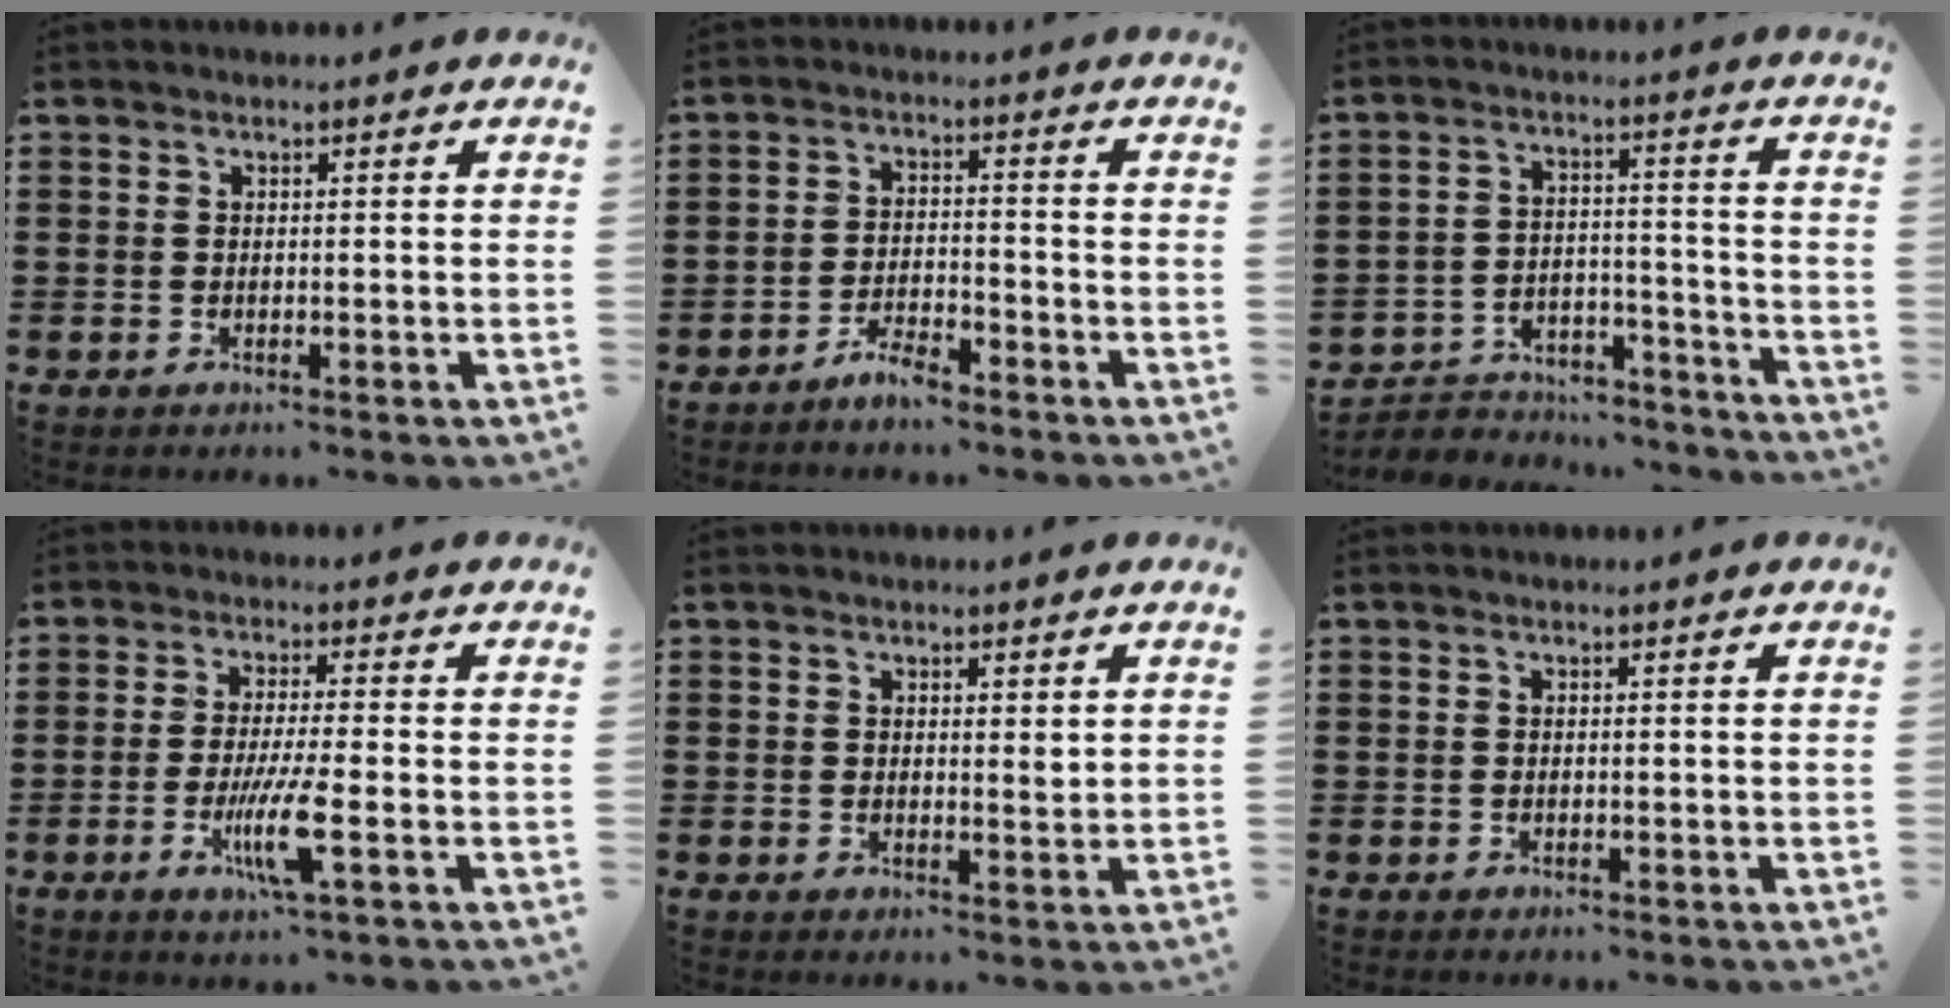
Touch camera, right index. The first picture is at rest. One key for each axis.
{"total": 3.4, "fx": -3.1, "fy": 0.5, "fz": 1.2, "tx": -0.031, "ty": 0.006, "tz": -0.063}
{"total": 4.3, "fx": -4.1, "fy": 1.3, "fz": 0.5, "tx": -0.014, "ty": 0.009, "tz": -0.085}
{"total": 7.4, "fx": -2.4, "fy": 0.6, "fz": 7.0, "tx": -0.140, "ty": -0.022, "tz": -0.046}
{"total": 1.5, "fx": 0.9, "fy": 0.7, "fz": 1.0, "tx": -0.012, "ty": 0.001, "tz": 0.014}
{"total": 0.0}